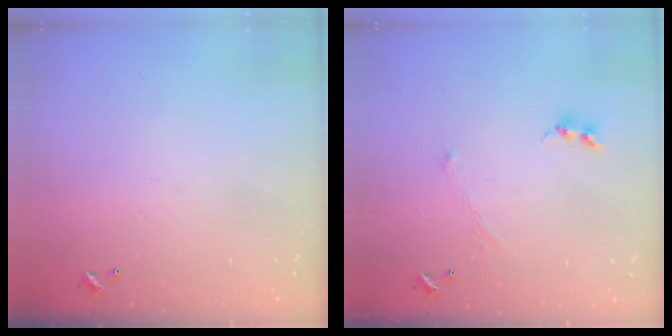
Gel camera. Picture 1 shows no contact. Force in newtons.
{"total": 1.2, "press": 1.2, "slide": 0.1}